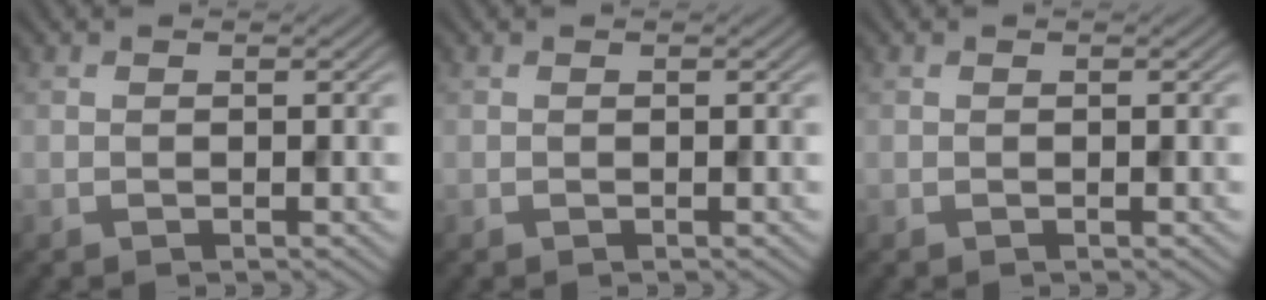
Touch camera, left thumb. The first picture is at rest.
{"total": 0.0}
{"total": 0.0}